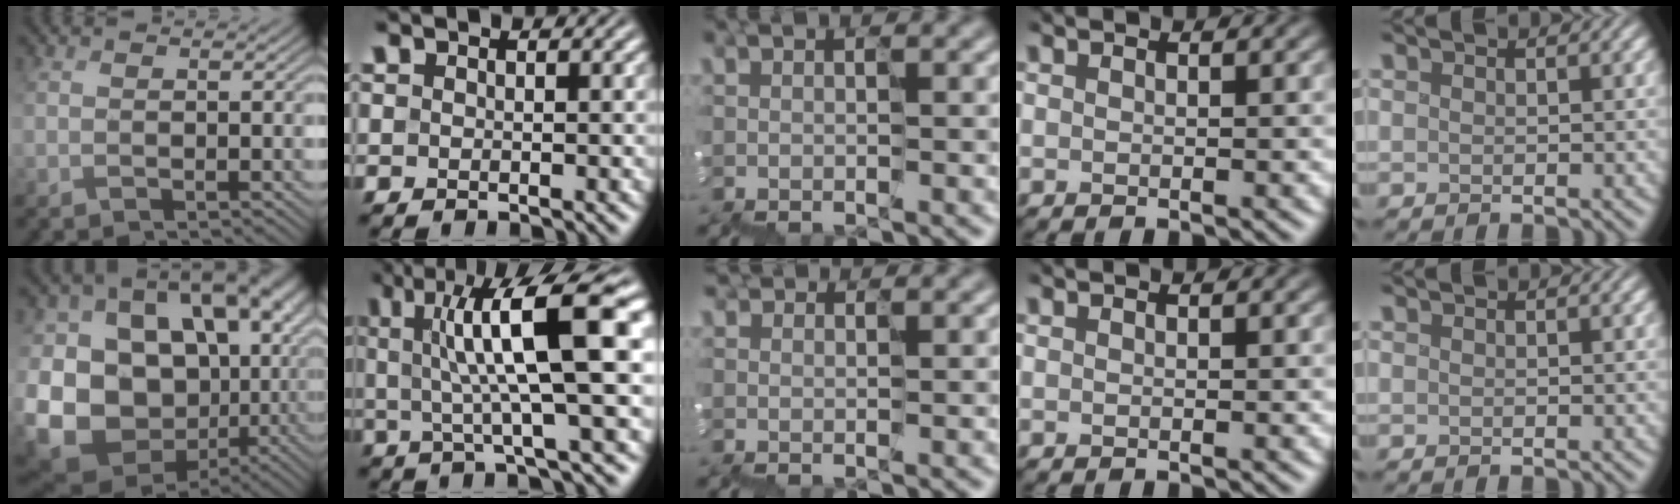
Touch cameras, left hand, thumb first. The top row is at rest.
{"thumb": {"total": 21.6, "force": [0.1, 18.5, 11.2], "torque": [-0.230, -0.007, 0.002]}, "index": {"total": 10.9, "force": [2.4, 2.2, 10.4], "torque": [-0.154, 0.007, 0.038]}, "middle": {"total": 1.0, "force": [1.0, 0.3, 0.0], "torque": [0.001, 0.011, 0.015]}}